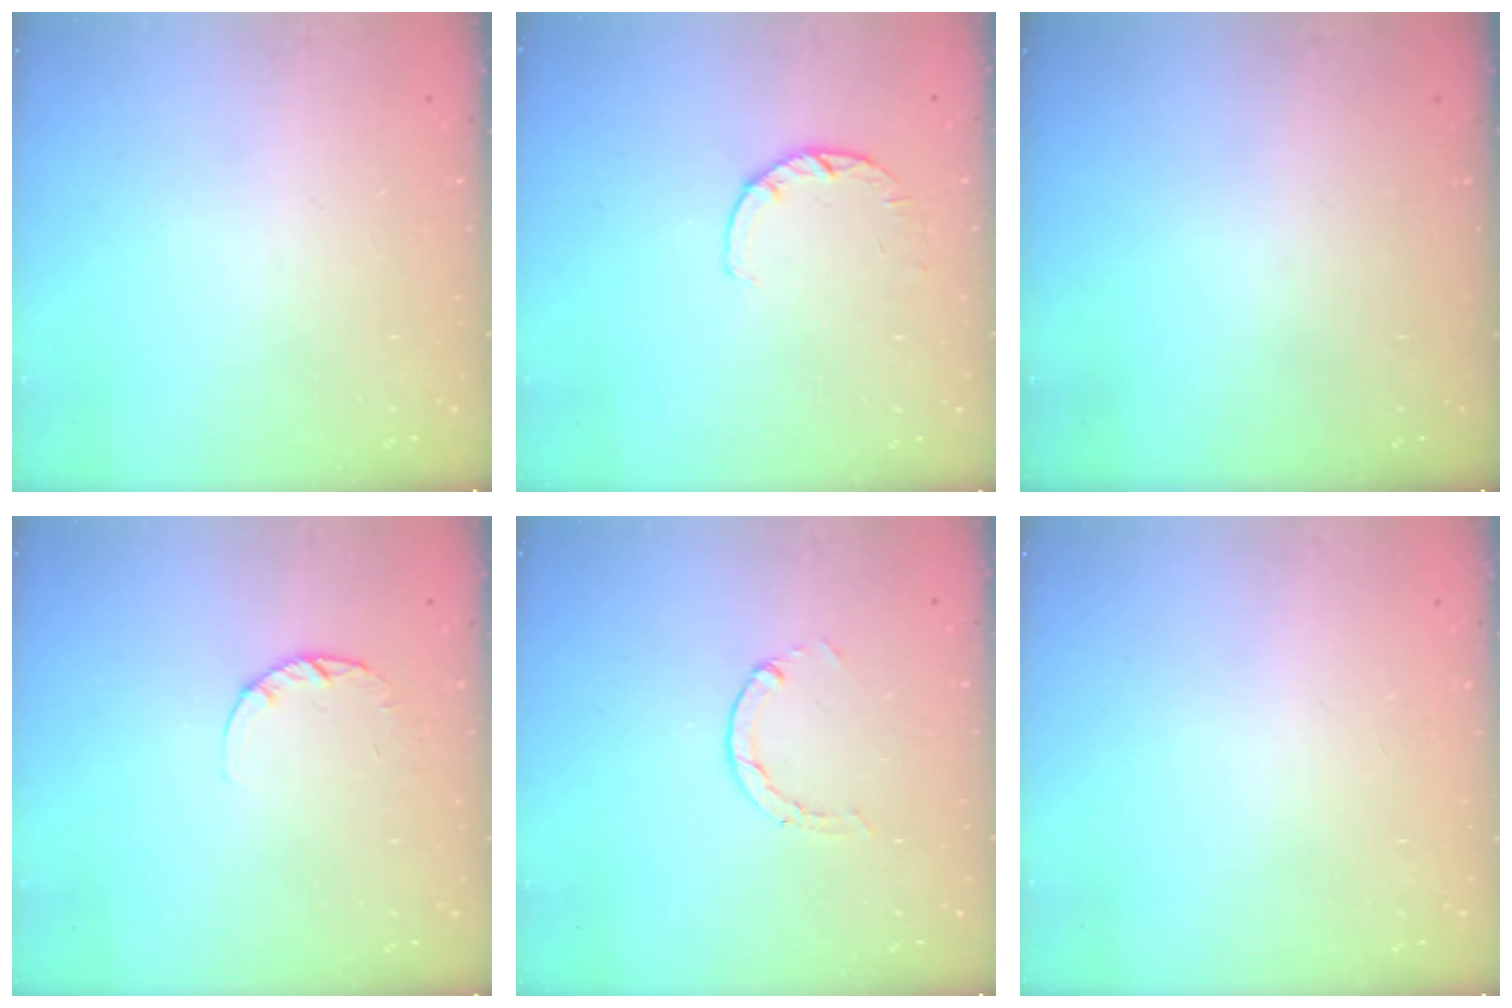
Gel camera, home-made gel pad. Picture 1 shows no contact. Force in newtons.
{"total": 3.0, "press": 2.9, "slide": 0.4}
{"total": 0.0}
{"total": 2.6, "press": 2.5, "slide": 0.4}
{"total": 0.6, "press": 0.6, "slide": 0.2}
{"total": 2.6, "press": 2.6, "slide": 0.2}